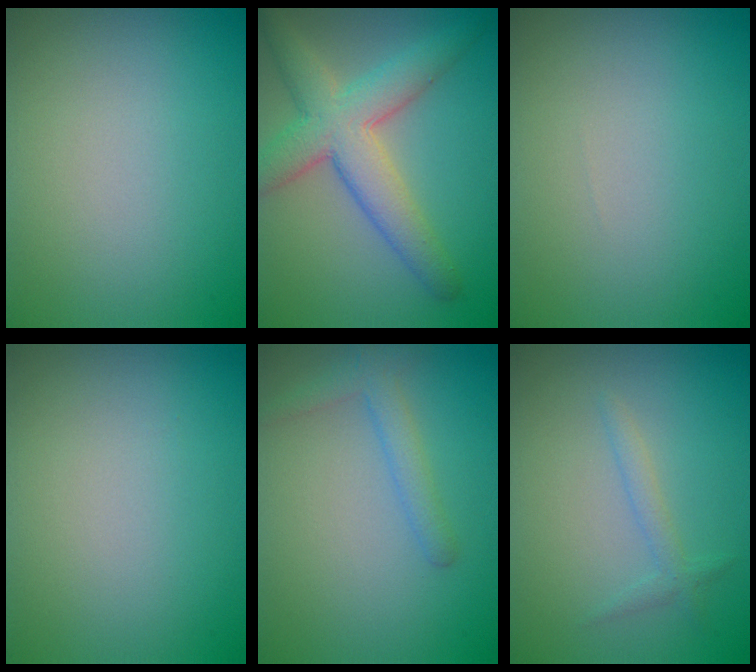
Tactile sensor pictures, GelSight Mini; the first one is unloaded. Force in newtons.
{"total": 6.6, "press": 6.6, "slide": 0.4}
{"total": 0.0}
{"total": 0.0}
{"total": 2.0, "press": 2.0, "slide": 0.2}
{"total": 1.3, "press": 1.3, "slide": 0.1}